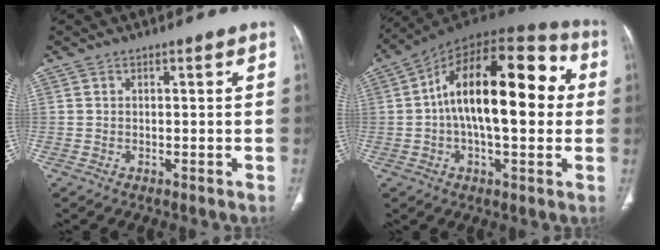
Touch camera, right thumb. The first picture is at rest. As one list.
[{"total": 23.2, "force": [2.1, 10.9, 20.4], "torque": [-0.301, 0.037, 0.019]}]